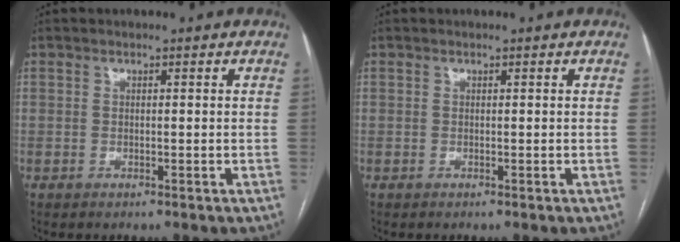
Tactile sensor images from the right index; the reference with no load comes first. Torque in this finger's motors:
{"motor_torque": [-0.18, 0.01, -0.05, 0.00]}